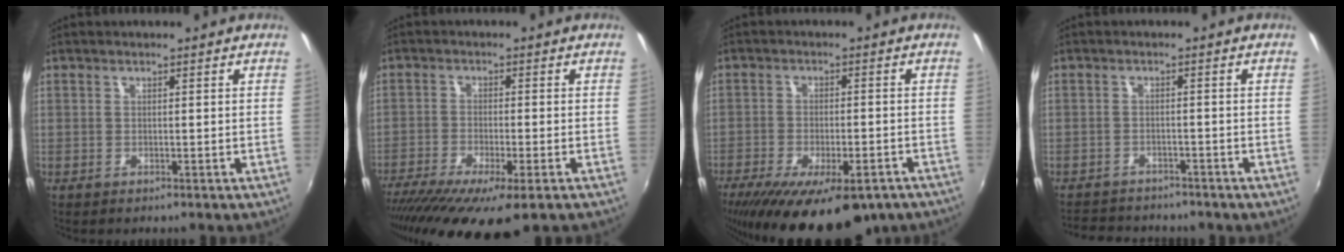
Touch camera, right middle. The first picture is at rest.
{"total": 15.1, "force": [-10.6, 3.0, 10.4], "torque": [-0.206, -0.063, -0.169]}
{"total": 21.0, "force": [-14.3, 7.9, 13.2], "torque": [-0.252, -0.052, -0.201]}
{"total": 8.8, "force": [-7.7, 3.5, 2.5], "torque": [-0.067, -0.005, -0.115]}